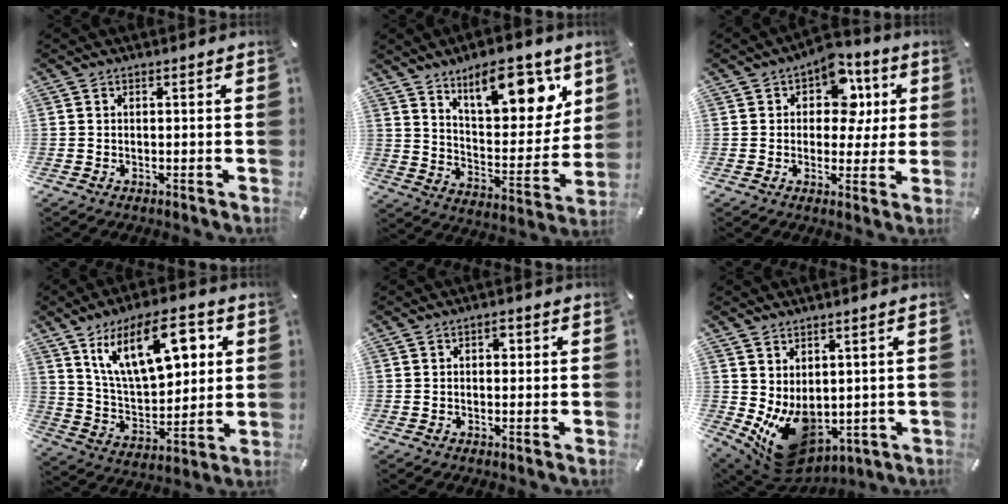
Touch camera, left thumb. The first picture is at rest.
{"total": 17.0, "force": [11.6, 7.1, 10.1], "torque": [-0.117, -0.080, 0.192]}
{"total": 11.2, "force": [3.8, 8.2, 6.5], "torque": [-0.083, -0.017, 0.066]}
{"total": 19.9, "force": [9.5, 10.0, 14.3], "torque": [-0.258, -0.020, 0.159]}
{"total": 1.9, "force": [0.4, 1.2, 1.3], "torque": [-0.013, 0.001, 0.002]}
{"total": 11.8, "force": [-2.1, 8.8, 7.6], "torque": [-0.121, -0.013, -0.024]}